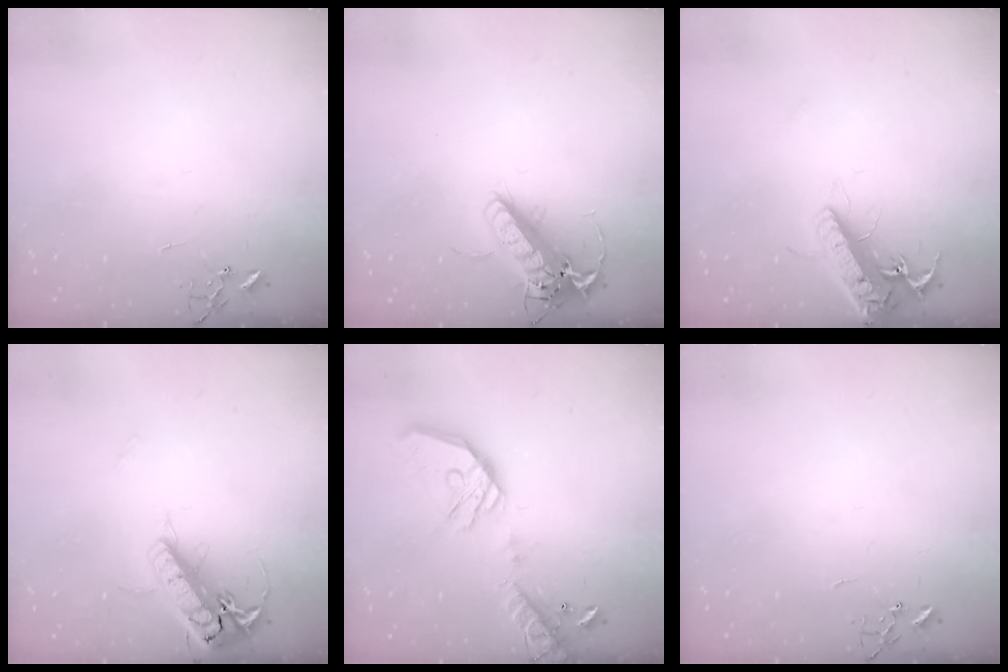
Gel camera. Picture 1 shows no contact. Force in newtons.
{"total": 16.2, "press": 15.9, "slide": 3.2}
{"total": 16.5, "press": 16.2, "slide": 3.1}
{"total": 19.2, "press": 18.9, "slide": 3.3}
{"total": 18.9, "press": 18.8, "slide": 2.4}
{"total": 0.0}